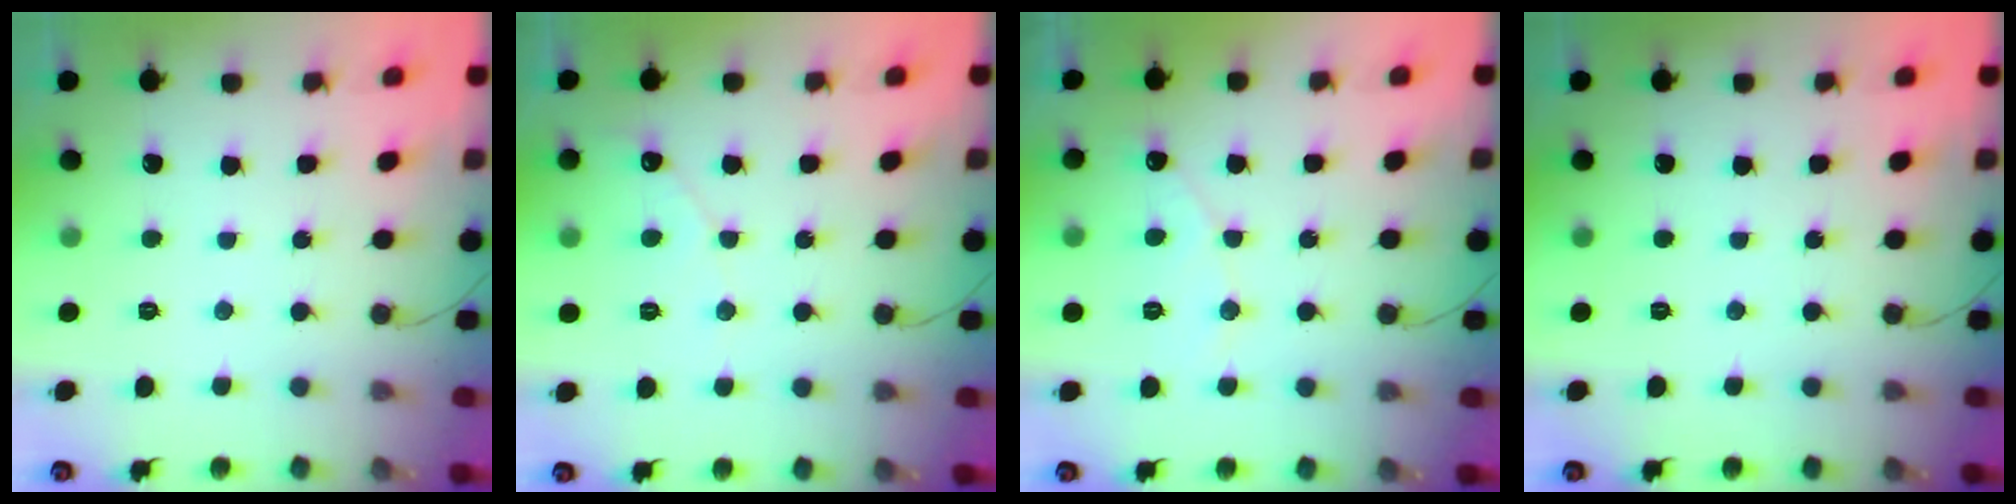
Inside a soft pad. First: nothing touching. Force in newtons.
{"total": 3.7, "press": 3.6, "slide": 0.4}
{"total": 5.6, "press": 5.6, "slide": 0.4}
{"total": 0.0}